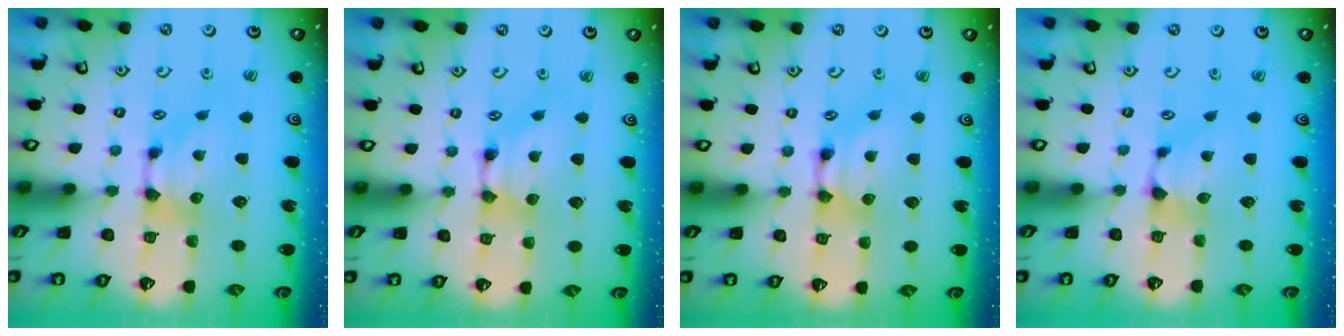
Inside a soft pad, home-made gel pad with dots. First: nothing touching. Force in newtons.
{"total": 1.8, "press": 1.8, "slide": 0.2}
{"total": 1.9, "press": 1.9, "slide": 0.2}
{"total": 0.6, "press": 0.3, "slide": 0.6}